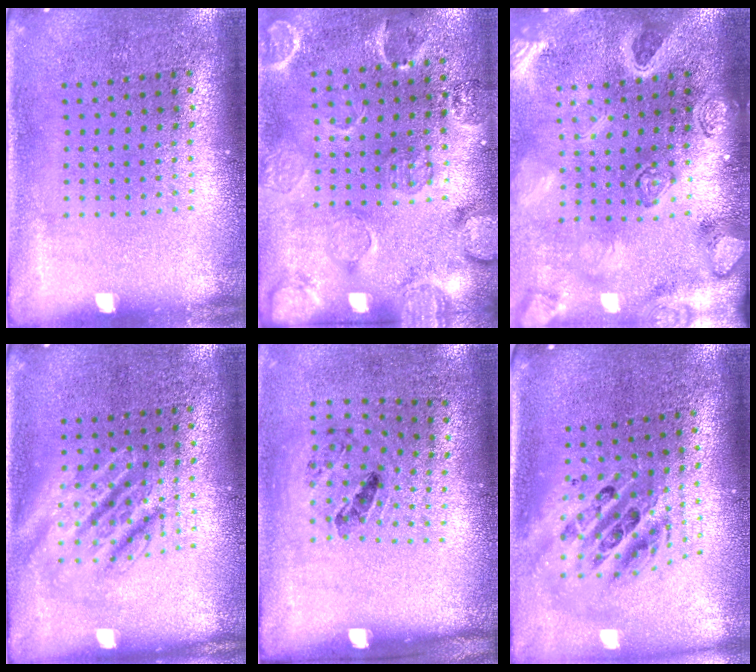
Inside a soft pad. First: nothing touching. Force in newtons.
{"total": 2.8, "press": 1.8, "slide": 2.1}
{"total": 3.7, "press": 3.0, "slide": 2.1}
{"total": 2.8, "press": 2.8, "slide": 0.3}
{"total": 1.4, "press": 0.8, "slide": 1.2}
{"total": 2.2, "press": 1.7, "slide": 1.4}